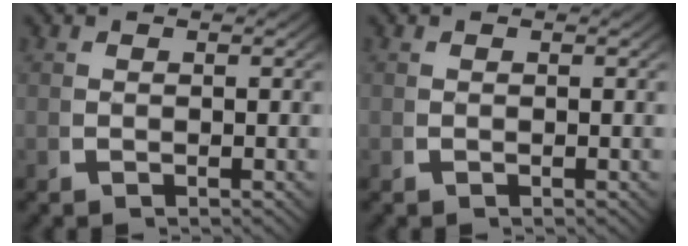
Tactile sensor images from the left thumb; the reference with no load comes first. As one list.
[{"total": 0.0}]